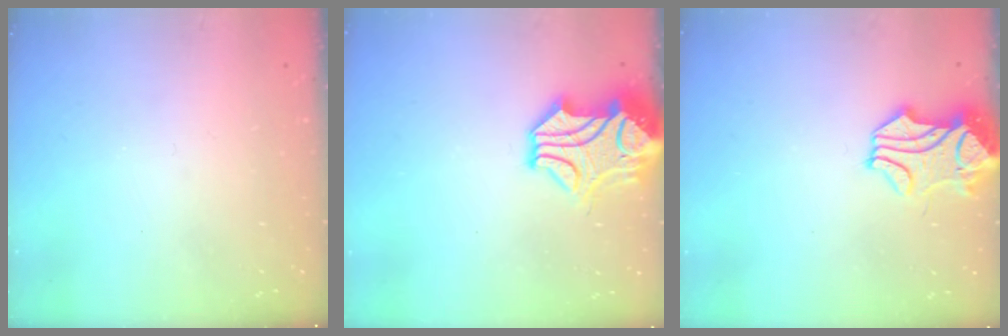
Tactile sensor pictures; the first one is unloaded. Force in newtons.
{"total": 6.2, "press": 6.0, "slide": 1.3}
{"total": 2.0, "press": 1.5, "slide": 1.4}